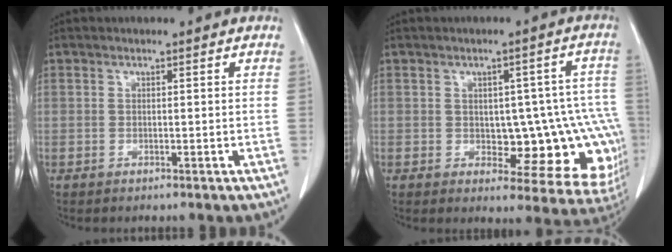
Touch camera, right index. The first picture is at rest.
{"total": 14.2, "force": [-2.4, 6.4, 12.5], "torque": [-0.094, 0.027, -0.008]}